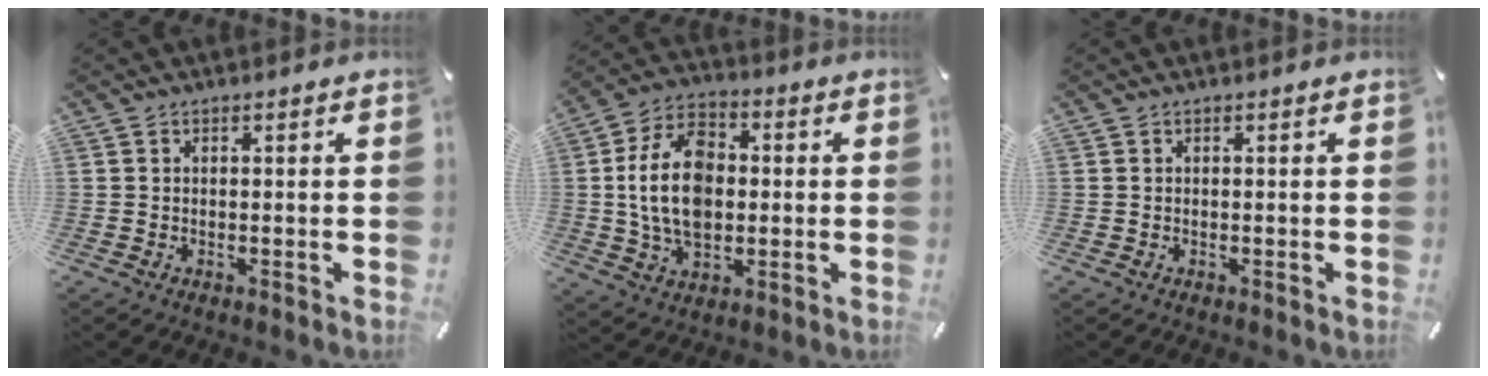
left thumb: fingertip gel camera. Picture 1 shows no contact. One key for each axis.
{"total": 15.7, "fx": 0.1, "fy": 10.9, "fz": 11.3, "tx": -0.231, "ty": 0.009, "tz": 0.001}
{"total": 0.0}